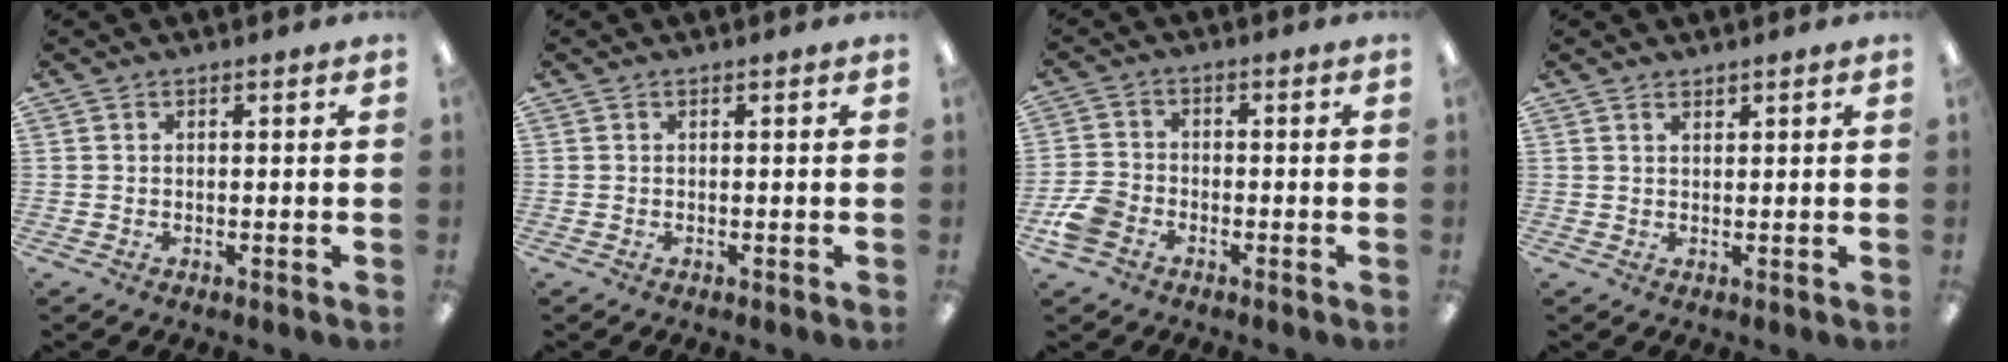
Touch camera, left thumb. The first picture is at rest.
{"total": 0.0}
{"total": 6.1, "force": [-3.1, 4.2, 3.2], "torque": [-0.072, 0.016, -0.059]}
{"total": 1.2, "force": [1.1, 0.4, 0.3], "torque": [-0.008, -0.001, 0.021]}